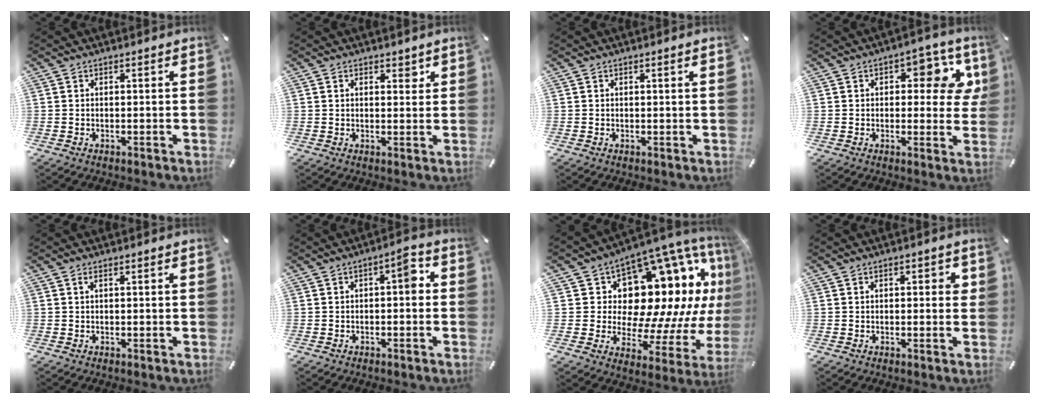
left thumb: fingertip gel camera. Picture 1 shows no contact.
{"total": 2.1, "force": [1.2, 1.2, 1.3], "torque": [-0.012, -0.003, 0.016]}
{"total": 0.6, "force": [0.2, -0.1, 0.6], "torque": [-0.010, -0.001, 0.003]}
{"total": 9.7, "force": [3.3, 5.3, 7.4], "torque": [-0.085, -0.012, 0.048]}
{"total": 1.1, "force": [0.3, 0.1, 1.1], "torque": [-0.022, 0.000, 0.005]}
{"total": 5.1, "force": [-0.2, 2.1, 4.6], "torque": [-0.065, 0.009, -0.013]}
{"total": 19.3, "force": [7.6, 12.3, 12.8], "torque": [-0.191, -0.098, 0.145]}
{"total": 2.2, "force": [0.3, 1.0, 1.9], "torque": [-0.023, -0.001, 0.000]}